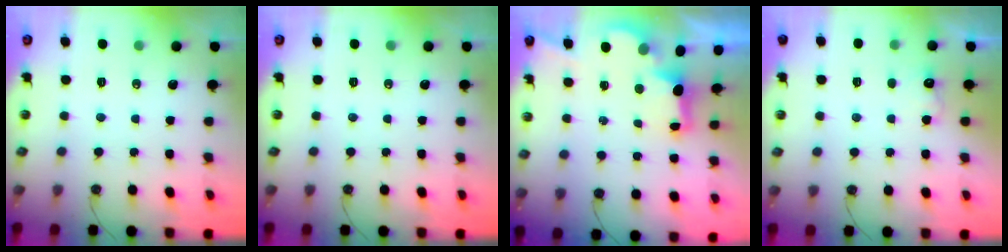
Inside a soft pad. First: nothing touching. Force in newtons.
{"total": 0.0}
{"total": 2.8, "press": 2.6, "slide": 0.9}
{"total": 7.2, "press": 7.0, "slide": 1.4}